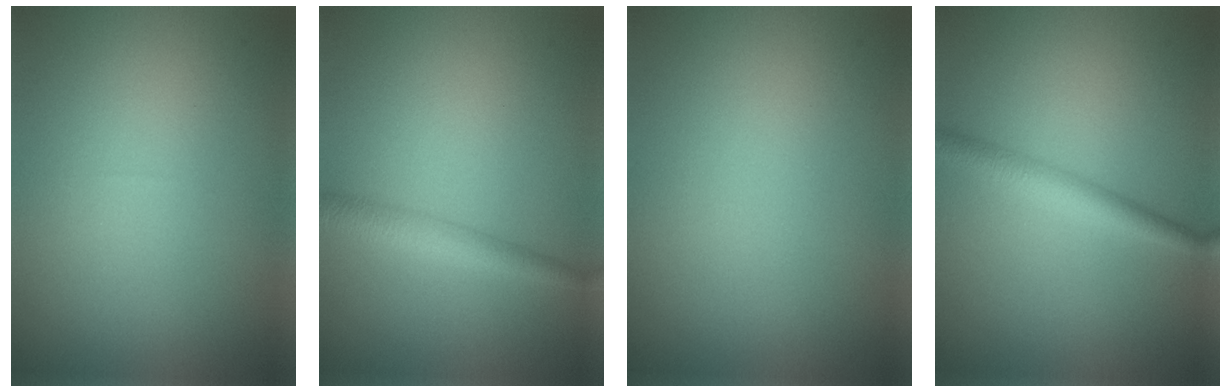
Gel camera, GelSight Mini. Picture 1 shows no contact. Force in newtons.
{"total": 2.4, "press": 2.4, "slide": 0.1}
{"total": 0.0}
{"total": 2.6, "press": 2.6, "slide": 0.0}